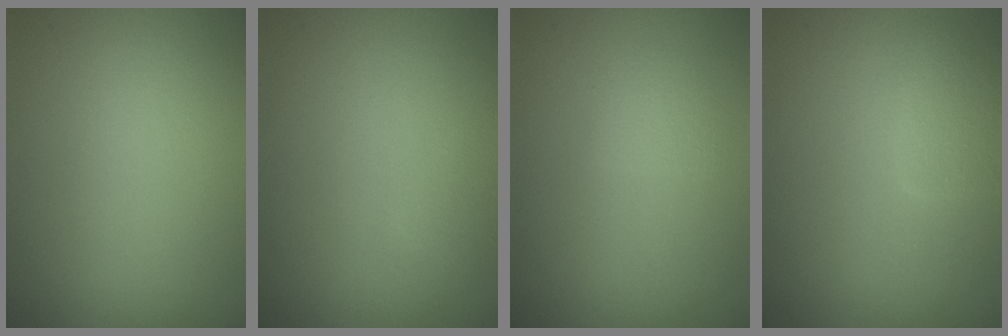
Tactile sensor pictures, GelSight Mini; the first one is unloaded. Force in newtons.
{"total": 1.1, "press": 1.1, "slide": 0.1}
{"total": 0.9, "press": 0.9, "slide": 0.1}
{"total": 2.3, "press": 2.3, "slide": 0.1}